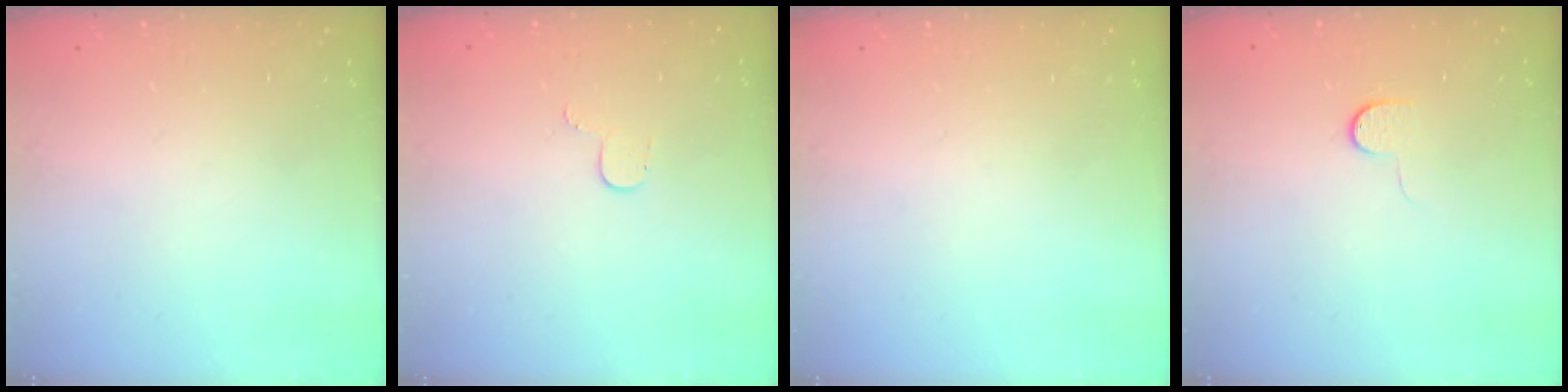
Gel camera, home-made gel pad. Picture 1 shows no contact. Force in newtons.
{"total": 3.5, "press": 3.5, "slide": 0.4}
{"total": 0.0}
{"total": 5.0, "press": 5.0, "slide": 0.5}